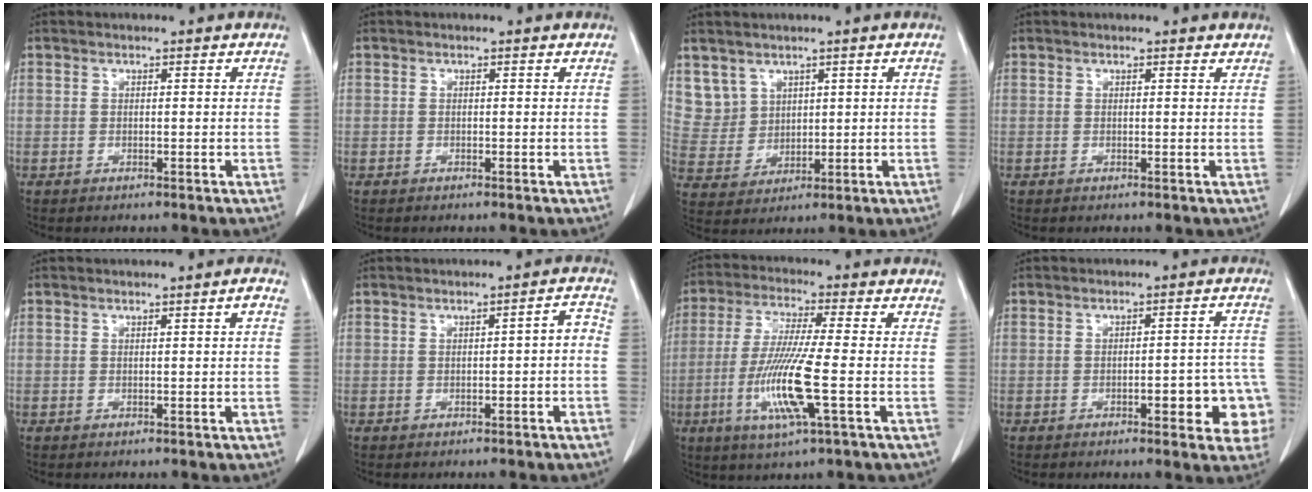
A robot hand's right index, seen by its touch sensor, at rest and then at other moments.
{"total": 0.0}
{"total": 5.8, "force": [3.6, 4.6, -0.1], "torque": [0.001, 0.004, 0.087]}
{"total": 1.1, "force": [1.0, 0.3, 0.2], "torque": [-0.009, -0.003, 0.004]}
{"total": 1.0, "force": [0.2, -0.1, 1.0], "torque": [-0.015, 0.002, 0.004]}
{"total": 2.5, "force": [-0.6, 0.6, 2.4], "torque": [-0.028, 0.012, -0.009]}
{"total": 11.6, "force": [-3.1, 0.1, 11.2], "torque": [-0.232, -0.018, -0.065]}
{"total": 9.0, "force": [-3.2, 2.5, 8.1], "torque": [-0.077, 0.019, -0.037]}